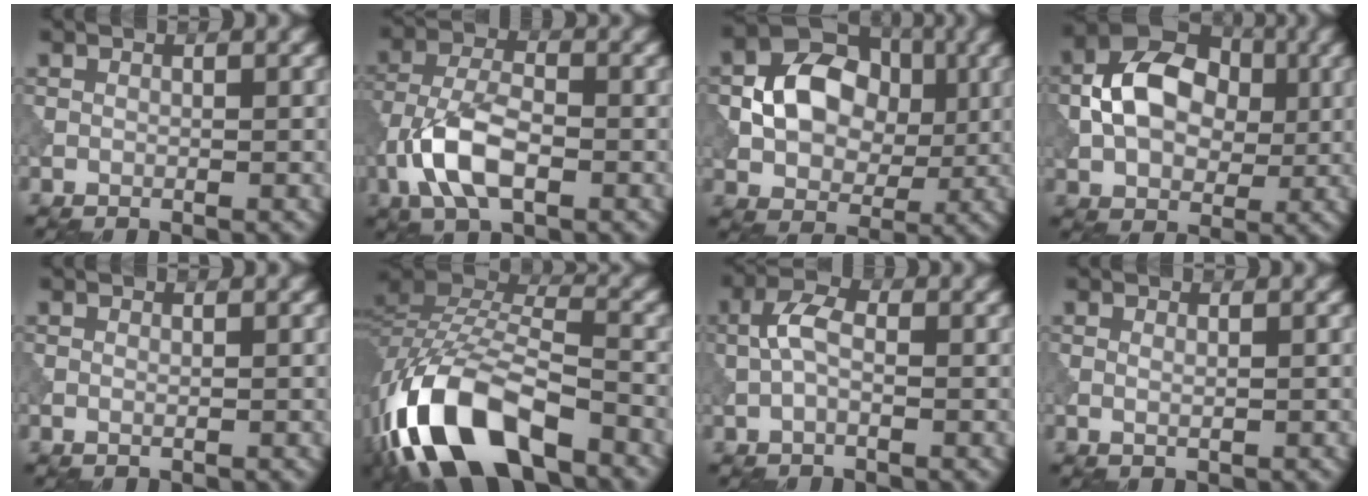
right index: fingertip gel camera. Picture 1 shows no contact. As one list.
[{"total": 6.4, "force": [-2.4, 3.0, 5.1], "torque": [-0.105, 0.003, -0.055]}, {"total": 8.2, "force": [0.4, 6.2, 5.3], "torque": [-0.086, 0.006, 0.002]}, {"total": 8.5, "force": [0.4, 6.0, 6.0], "torque": [-0.108, 0.012, -0.003]}, {"total": 0.0}, {"total": 13.7, "force": [-7.9, 5.9, 9.5], "torque": [-0.189, -0.002, -0.151]}, {"total": 3.0, "force": [-0.1, 1.6, 2.6], "torque": [-0.056, 0.008, -0.010]}, {"total": 0.5, "force": [0.2, 0.1, 0.5], "torque": [-0.010, 0.001, 0.003]}]